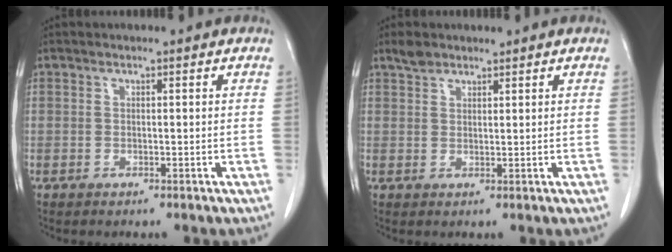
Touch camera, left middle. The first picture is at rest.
{"total": 2.2, "force": [2.0, 0.9, 0.6], "torque": [-0.016, 0.009, 0.036]}